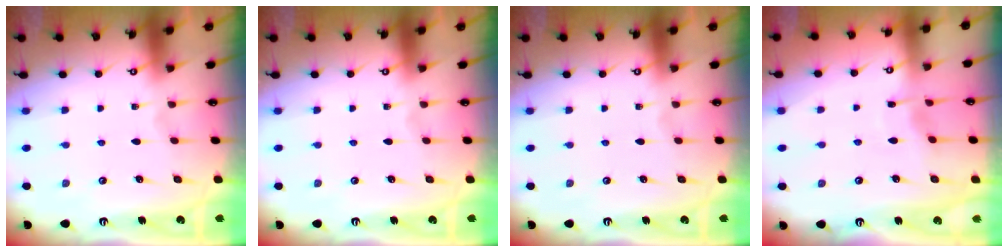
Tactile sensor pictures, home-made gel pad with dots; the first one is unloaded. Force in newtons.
{"total": 0.0}
{"total": 0.0}
{"total": 2.9, "press": 2.9, "slide": 0.4}